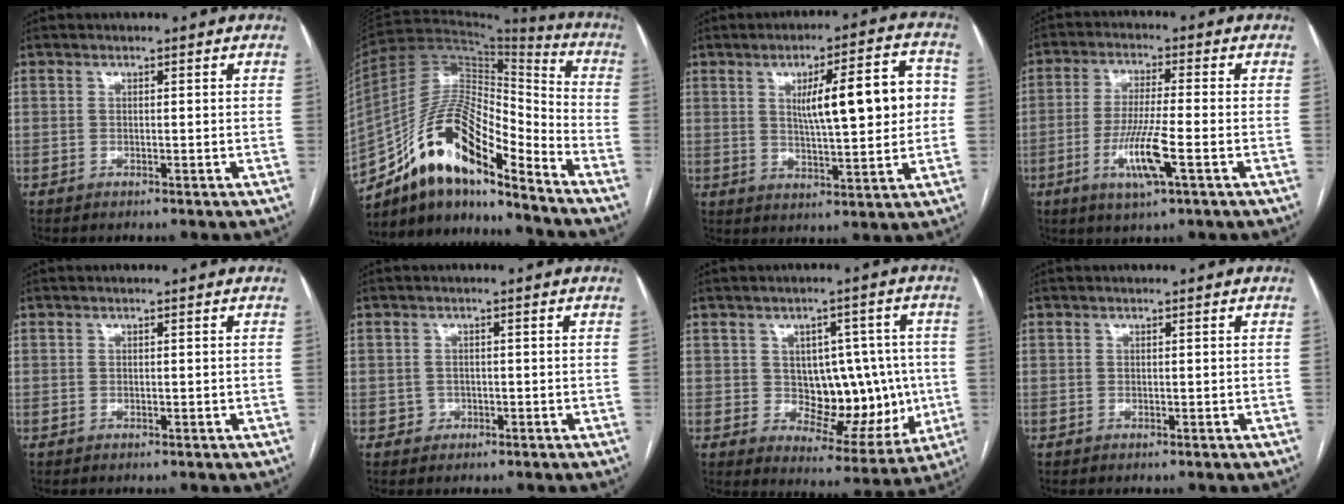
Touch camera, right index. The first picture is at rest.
{"total": 17.3, "force": [-12.2, 4.8, 11.3], "torque": [-0.204, 0.040, -0.213]}
{"total": 12.5, "force": [1.9, 2.5, 12.1], "torque": [-0.172, 0.024, 0.032]}
{"total": 8.7, "force": [-3.1, 0.3, 8.1], "torque": [-0.161, -0.012, -0.057]}
{"total": 0.0}
{"total": 1.7, "force": [-0.5, 1.6, 0.0], "torque": [0.009, 0.010, -0.007]}
{"total": 12.1, "force": [-0.2, 7.3, 9.7], "torque": [-0.115, 0.023, 0.018]}
{"total": 0.0}